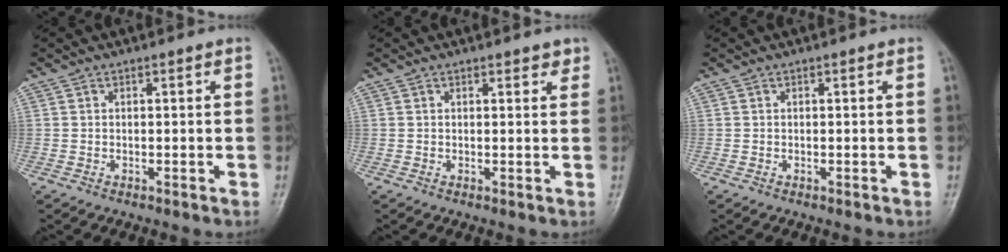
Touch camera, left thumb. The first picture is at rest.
{"total": 1.7, "force": [1.3, 0.8, 0.8], "torque": [-0.001, -0.007, 0.012]}
{"total": 0.0}